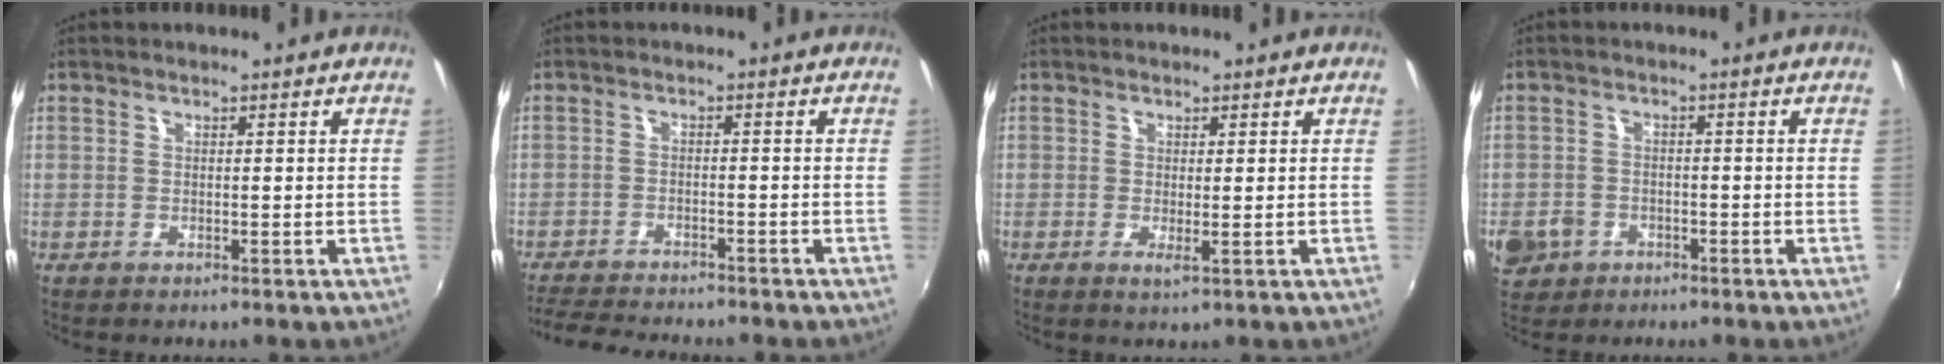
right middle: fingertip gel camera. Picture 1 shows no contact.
{"total": 9.2, "force": [-8.5, 1.3, 3.3], "torque": [-0.090, -0.018, -0.135]}
{"total": 1.4, "force": [0.2, -0.2, 1.4], "torque": [-0.026, -0.003, 0.002]}
{"total": 7.9, "force": [-3.4, 6.5, 3.0], "torque": [-0.097, -0.001, -0.052]}